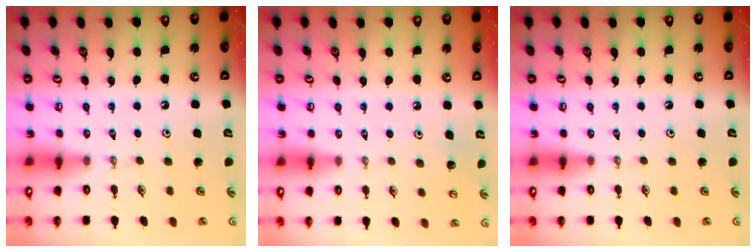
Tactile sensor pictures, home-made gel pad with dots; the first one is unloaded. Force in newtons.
{"total": 4.5, "press": 4.5, "slide": 0.4}
{"total": 0.0}